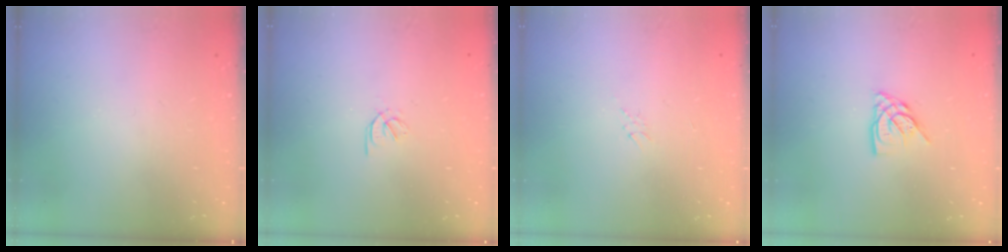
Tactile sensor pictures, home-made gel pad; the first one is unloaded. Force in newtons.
{"total": 1.5, "press": 1.4, "slide": 0.5}
{"total": 3.8, "press": 3.7, "slide": 0.6}
{"total": 6.4, "press": 6.4, "slide": 0.7}